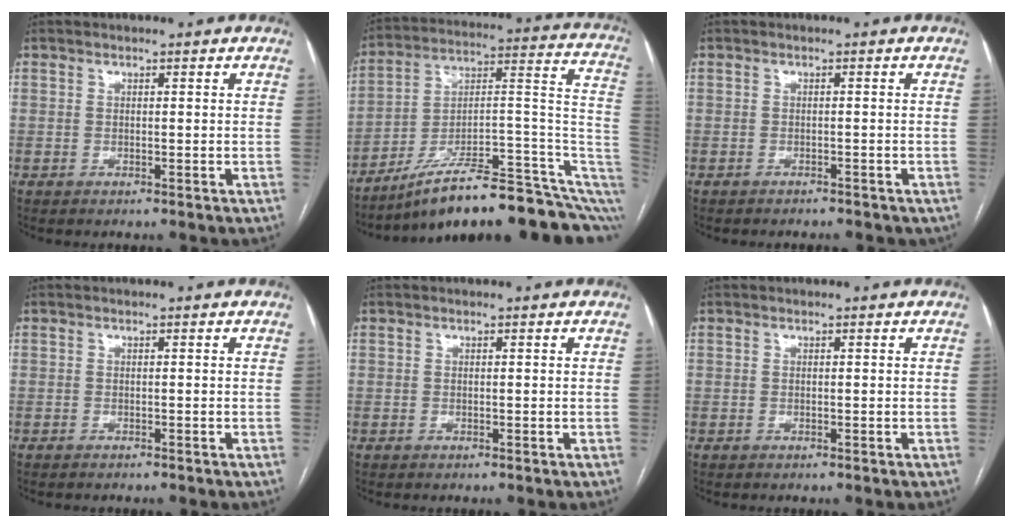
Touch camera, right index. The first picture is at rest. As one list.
[{"total": 23.4, "force": [-14.4, 4.7, 17.8], "torque": [-0.159, 0.069, -0.214]}, {"total": 4.2, "force": [-3.6, 1.8, 1.2], "torque": [-0.017, 0.000, -0.037]}, {"total": 1.2, "force": [-1.1, 0.4, 0.3], "torque": [-0.010, -0.001, -0.014]}, {"total": 0.0}, {"total": 0.0}]